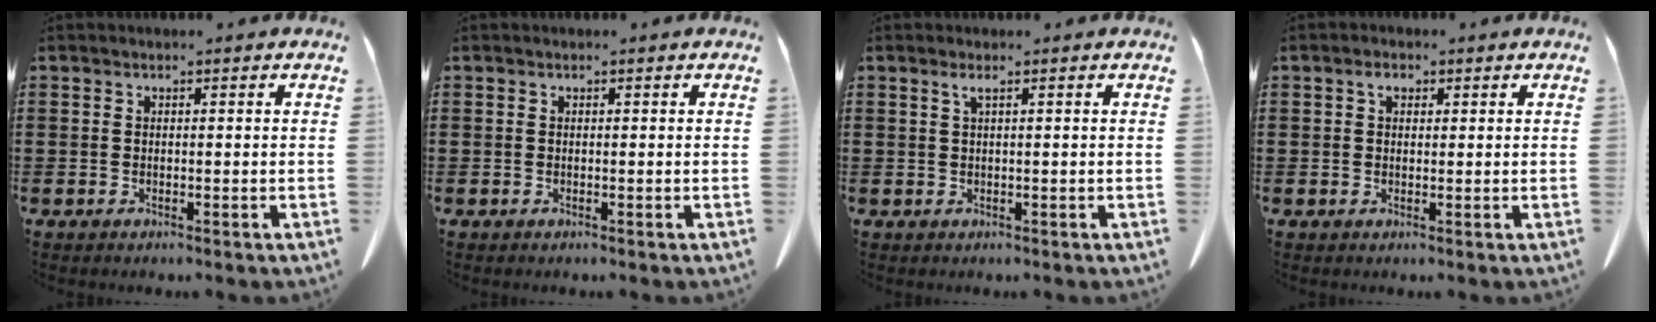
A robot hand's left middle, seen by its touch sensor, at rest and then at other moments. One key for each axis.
{"total": 0.0}
{"total": 1.0, "fx": 0.4, "fy": 0.0, "fz": 0.9, "tx": -0.018, "ty": 0.000, "tz": 0.006}
{"total": 1.7, "fx": 0.8, "fy": 1.1, "fz": 1.1, "tx": -0.017, "ty": 0.003, "tz": 0.011}